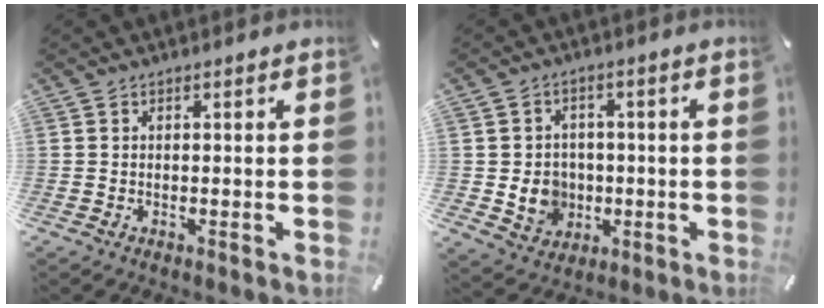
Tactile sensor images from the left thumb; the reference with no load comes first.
{"total": 7.9, "force": [-1.2, 7.4, 2.7], "torque": [-0.053, 0.007, -0.019]}